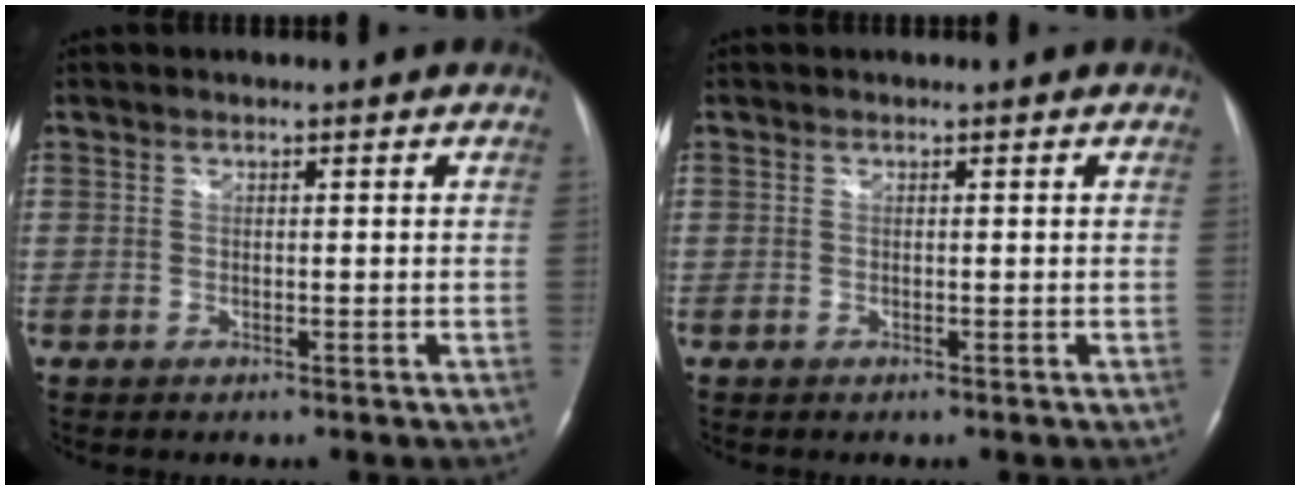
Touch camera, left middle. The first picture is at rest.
{"total": 0.0}